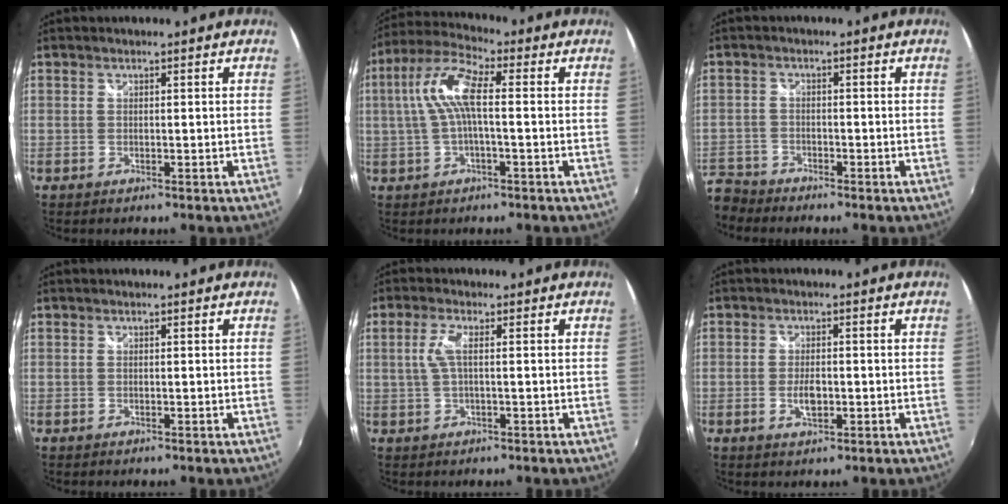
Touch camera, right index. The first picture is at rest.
{"total": 9.3, "force": [0.6, 2.6, 8.9], "torque": [-0.187, 0.018, 0.011]}
{"total": 7.4, "force": [-6.2, 3.9, 0.9], "torque": [-0.056, -0.004, -0.129]}
{"total": 0.0}
{"total": 3.4, "force": [0.2, 0.6, 3.3], "torque": [-0.070, 0.002, 0.007]}
{"total": 3.4, "force": [-0.8, 1.6, 2.9], "torque": [-0.055, -0.004, -0.014]}